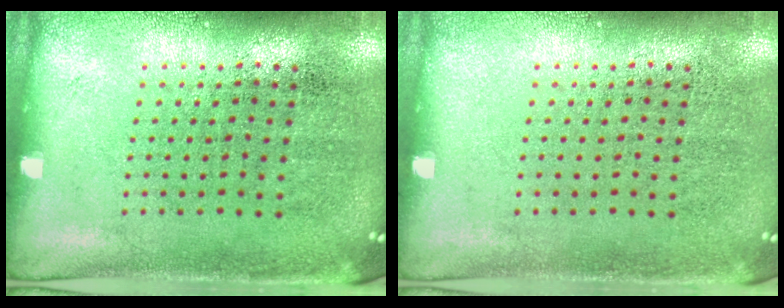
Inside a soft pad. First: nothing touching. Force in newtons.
{"total": 0.0}